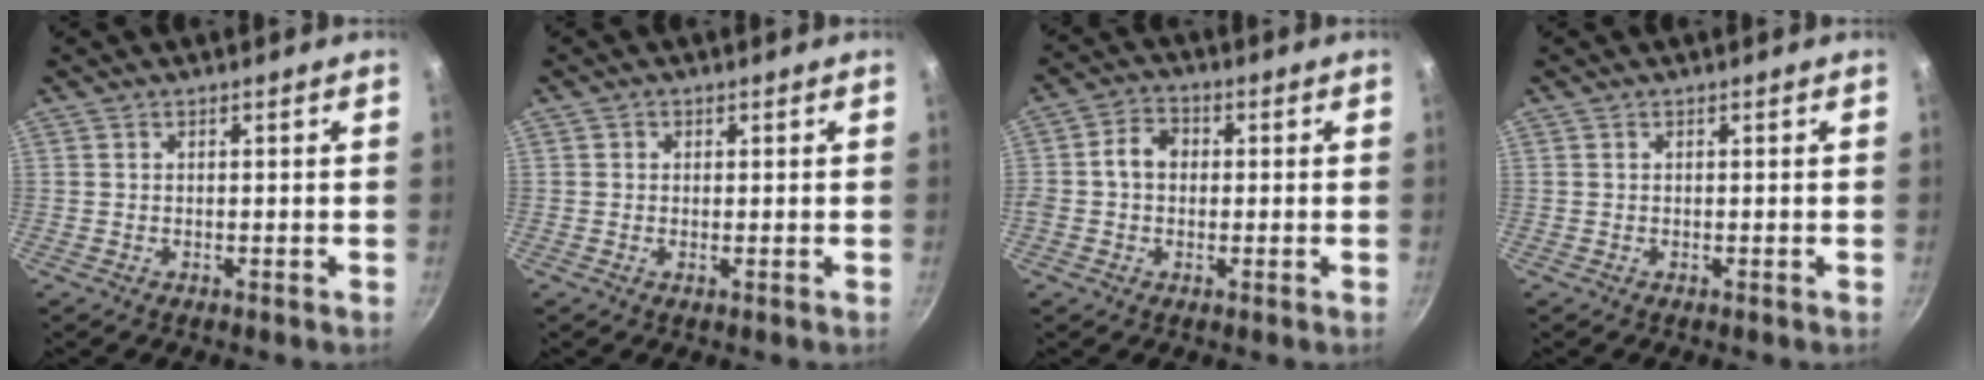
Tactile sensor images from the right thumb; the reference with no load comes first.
{"total": 0.9, "force": [0.2, 0.8, 0.4], "torque": [-0.005, 0.000, 0.000]}
{"total": 5.5, "force": [0.2, 4.5, 3.2], "torque": [-0.034, 0.013, -0.008]}
{"total": 0.0}